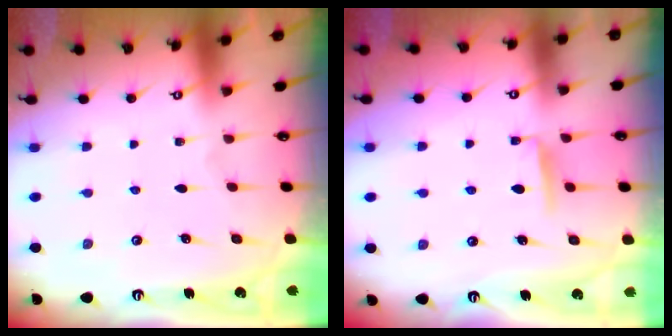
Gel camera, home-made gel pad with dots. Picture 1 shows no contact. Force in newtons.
{"total": 7.3, "press": 7.2, "slide": 0.9}